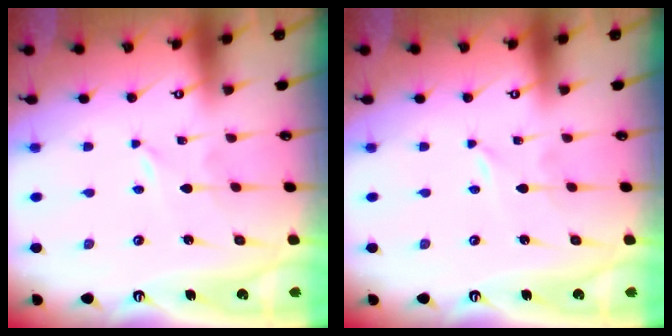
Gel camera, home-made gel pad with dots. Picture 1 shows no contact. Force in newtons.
{"total": 0.0}